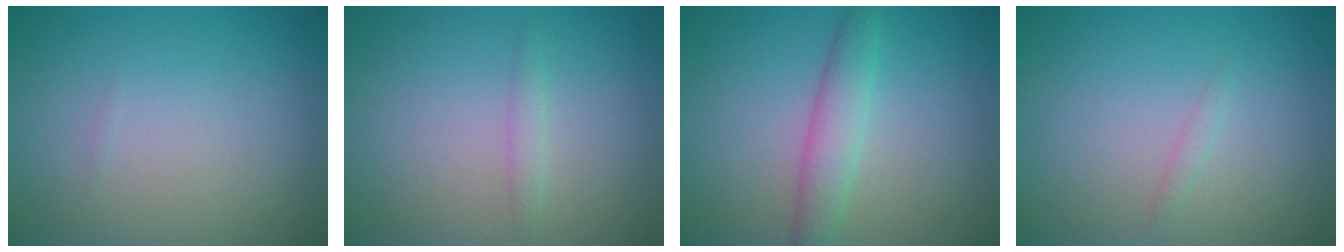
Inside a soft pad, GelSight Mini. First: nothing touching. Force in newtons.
{"total": 0.9, "press": 0.9, "slide": 0.1}
{"total": 2.9, "press": 2.9, "slide": 0.2}
{"total": 0.6, "press": 0.6, "slide": 0.1}